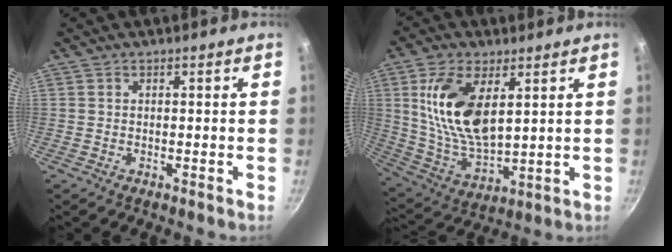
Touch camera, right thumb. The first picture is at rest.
{"total": 16.0, "force": [4.7, 8.1, 13.0], "torque": [-0.240, -0.028, 0.103]}